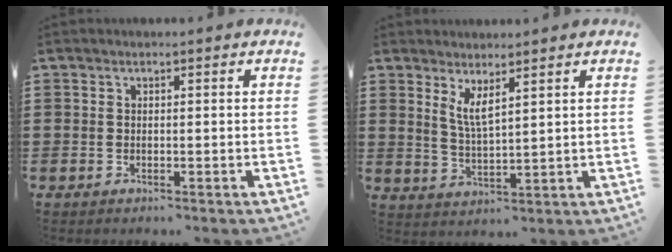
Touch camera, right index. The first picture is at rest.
{"total": 3.6, "force": [2.3, 0.6, 2.7], "torque": [-0.060, 0.000, 0.041]}